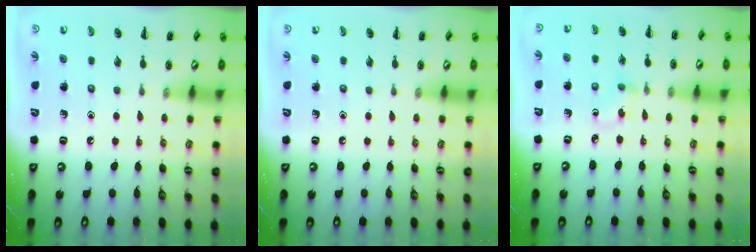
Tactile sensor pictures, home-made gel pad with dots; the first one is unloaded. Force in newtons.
{"total": 0.0}
{"total": 2.2, "press": 2.0, "slide": 0.9}